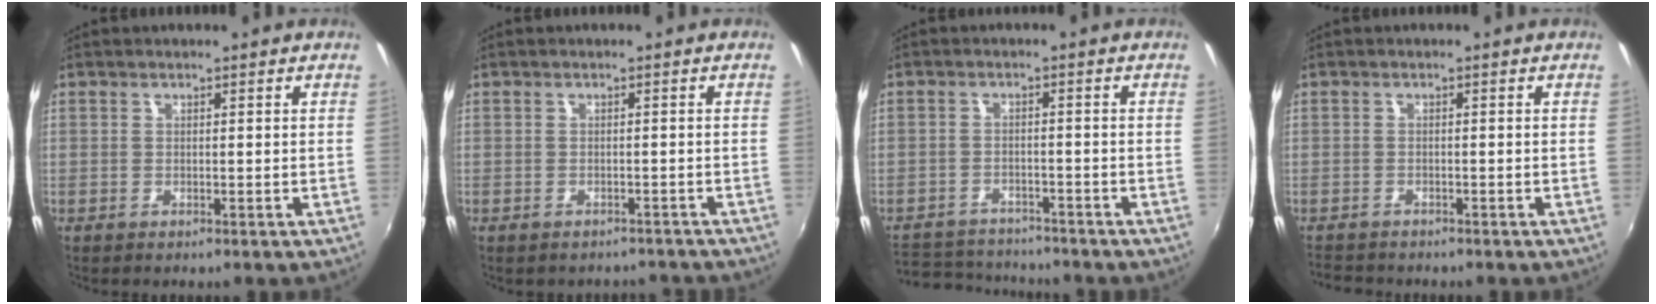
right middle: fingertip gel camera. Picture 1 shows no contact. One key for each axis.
{"total": 5.2, "fx": -4.7, "fy": 1.9, "fz": 1.3, "tx": -0.022, "ty": -0.010, "tz": -0.052}
{"total": 10.1, "fx": -9.2, "fy": 3.3, "fz": 2.4, "tx": -0.072, "ty": 0.013, "tz": -0.142}
{"total": 3.6, "fx": -3.3, "fy": 1.2, "fz": 0.6, "tx": -0.028, "ty": -0.010, "tz": -0.061}